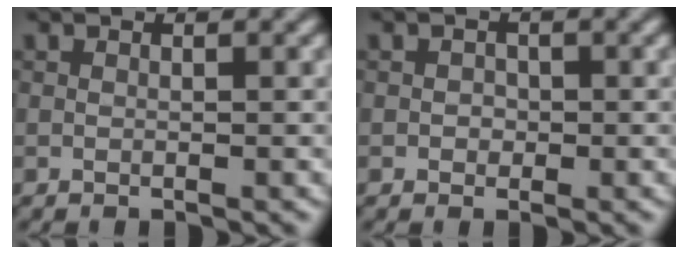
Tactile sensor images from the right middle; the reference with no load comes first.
{"total": 0.9, "force": [-0.1, 0.9, 0.3], "torque": [0.002, -0.001, -0.004]}